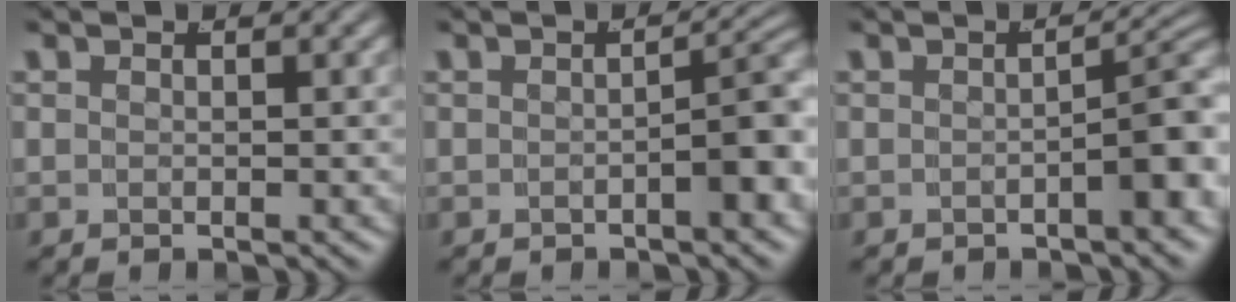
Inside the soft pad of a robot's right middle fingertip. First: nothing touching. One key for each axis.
{"total": 3.8, "fx": -1.4, "fy": 1.0, "fz": 3.4, "tx": -0.030, "ty": 0.004, "tz": -0.022}
{"total": 4.4, "fx": -1.5, "fy": 1.3, "fz": 3.9, "tx": -0.032, "ty": 0.006, "tz": -0.026}